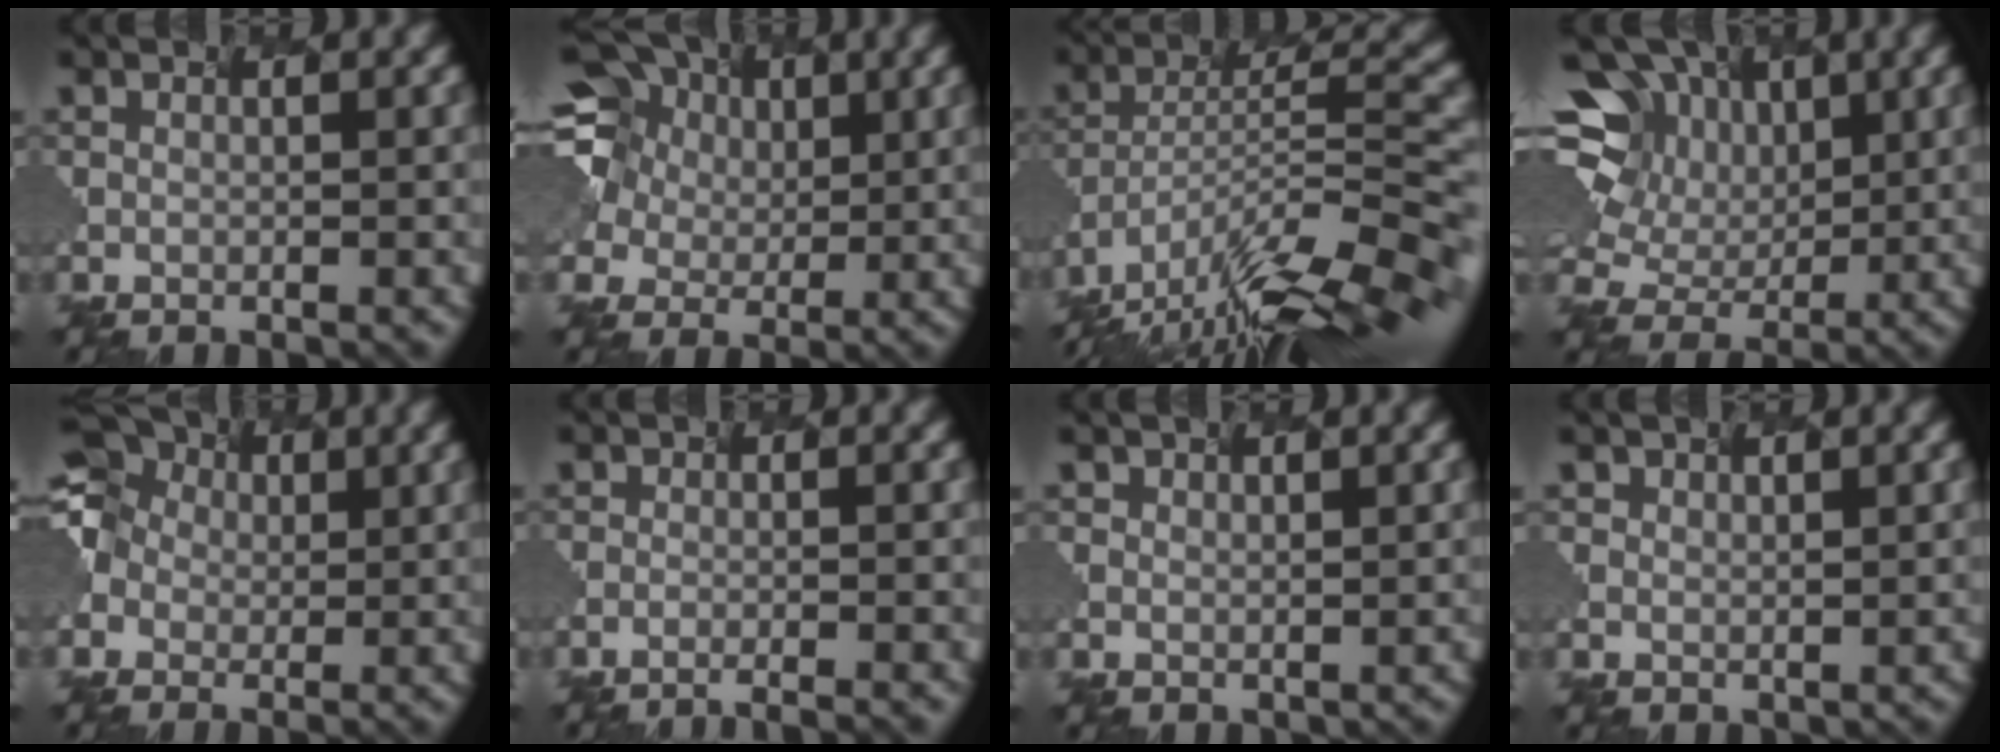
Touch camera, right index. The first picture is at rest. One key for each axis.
{"total": 14.0, "fx": 6.3, "fy": 10.7, "fz": 6.5, "tx": -0.164, "ty": 0.042, "tz": 0.105}
{"total": 13.7, "fx": -11.0, "fy": 2.6, "fz": 7.8, "tx": -0.156, "ty": 0.006, "tz": -0.171}
{"total": 12.1, "fx": 4.3, "fy": 9.0, "fz": 7.0, "tx": -0.154, "ty": 0.027, "tz": 0.055}
{"total": 8.7, "fx": 1.3, "fy": 7.4, "fz": 4.3, "tx": -0.089, "ty": 0.032, "tz": -0.023}
{"total": 2.4, "fx": -1.4, "fy": 0.5, "fz": 1.9, "tx": -0.002, "ty": -0.001, "tz": -0.025}
{"total": 1.0, "fx": 0.8, "fy": 0.2, "fz": -0.5, "tx": -0.006, "ty": -0.007, "tz": 0.031}
{"total": 1.2, "fx": 1.0, "fy": 0.5, "fz": -0.5, "tx": -0.007, "ty": -0.007, "tz": 0.034}